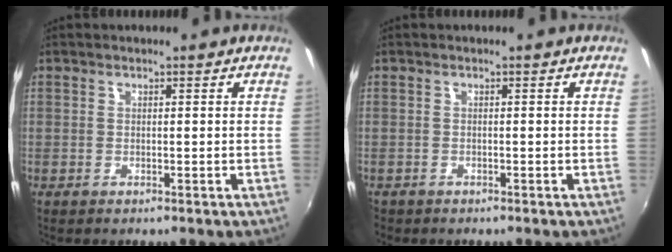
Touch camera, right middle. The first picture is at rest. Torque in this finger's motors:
{"motor_torque": [-0.02, 0.02, -0.03, -0.01]}